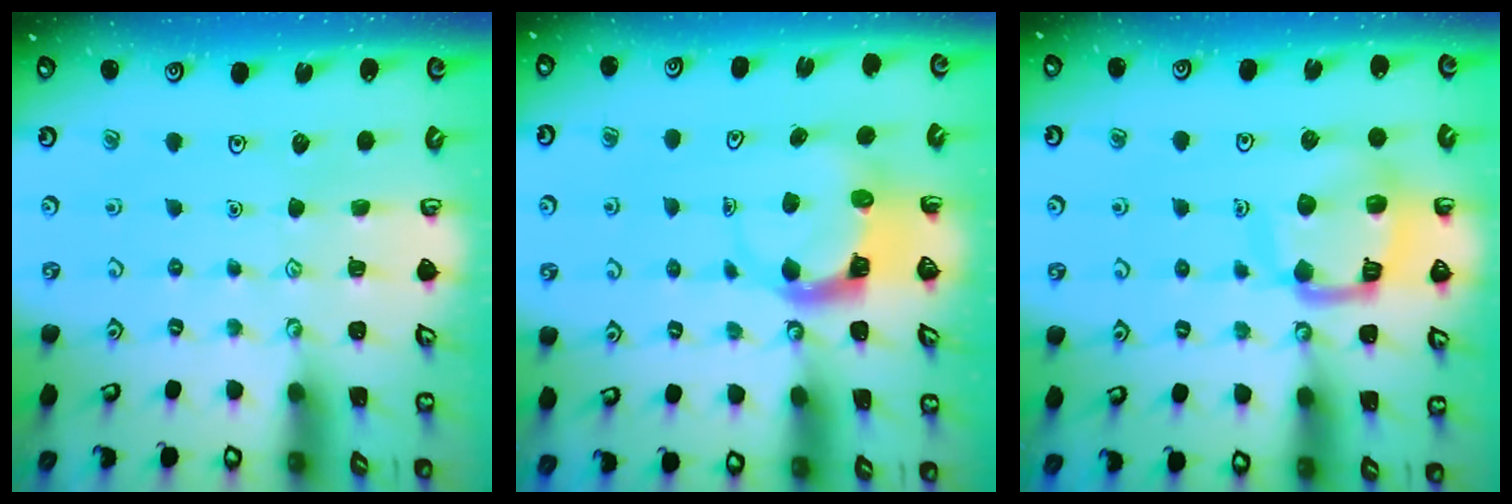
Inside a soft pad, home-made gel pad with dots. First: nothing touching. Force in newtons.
{"total": 4.0, "press": 4.0, "slide": 0.3}
{"total": 14.5, "press": 14.4, "slide": 1.5}